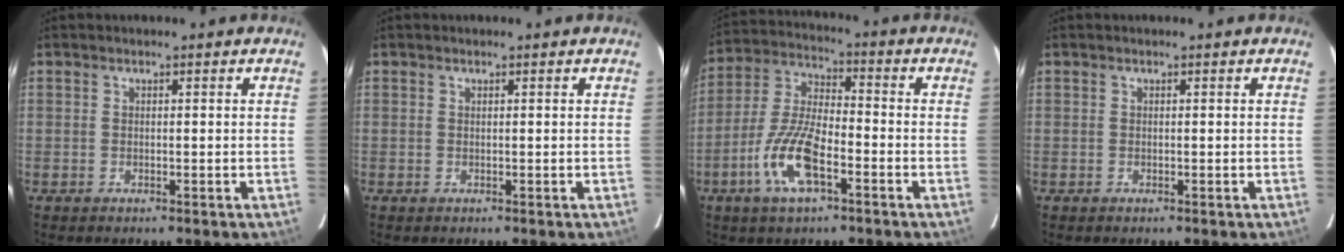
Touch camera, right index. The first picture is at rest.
{"total": 0.0}
{"total": 12.4, "force": [-5.7, 4.3, 10.2], "torque": [-0.219, -0.003, -0.112]}
{"total": 0.0}